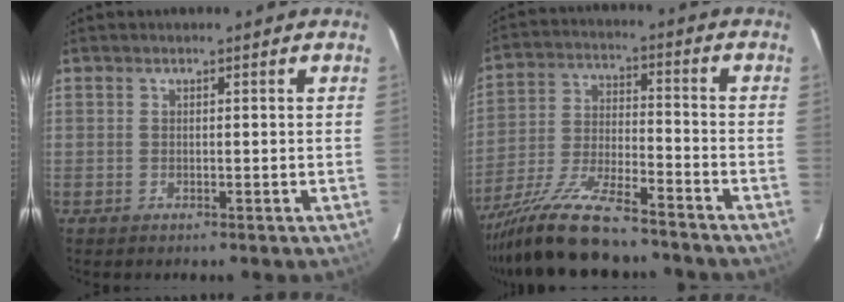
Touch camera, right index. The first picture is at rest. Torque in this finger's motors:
{"motor_torque": [1.11, -1.02, 0.61, 0.16]}